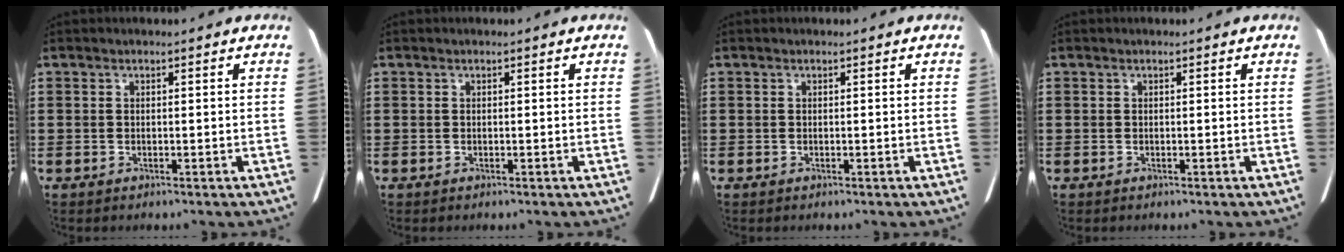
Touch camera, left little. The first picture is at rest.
{"total": 0.0}
{"total": 0.0}
{"total": 0.0}